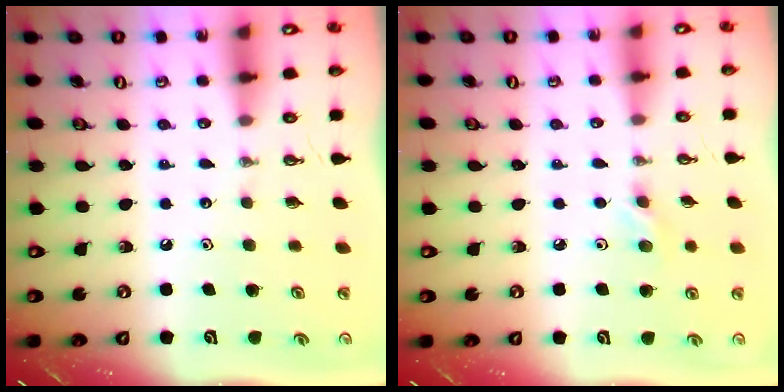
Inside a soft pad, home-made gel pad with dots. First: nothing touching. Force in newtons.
{"total": 5.9, "press": 5.8, "slide": 0.8}